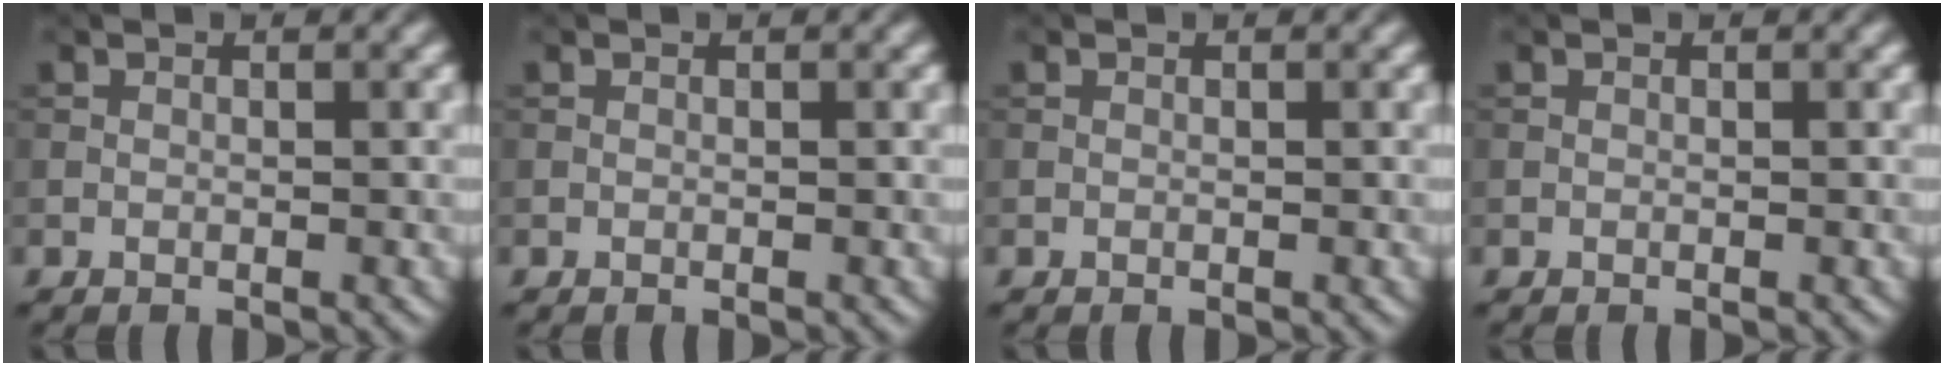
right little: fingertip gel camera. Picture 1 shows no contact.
{"total": 0.0}
{"total": 0.0}
{"total": 0.0}